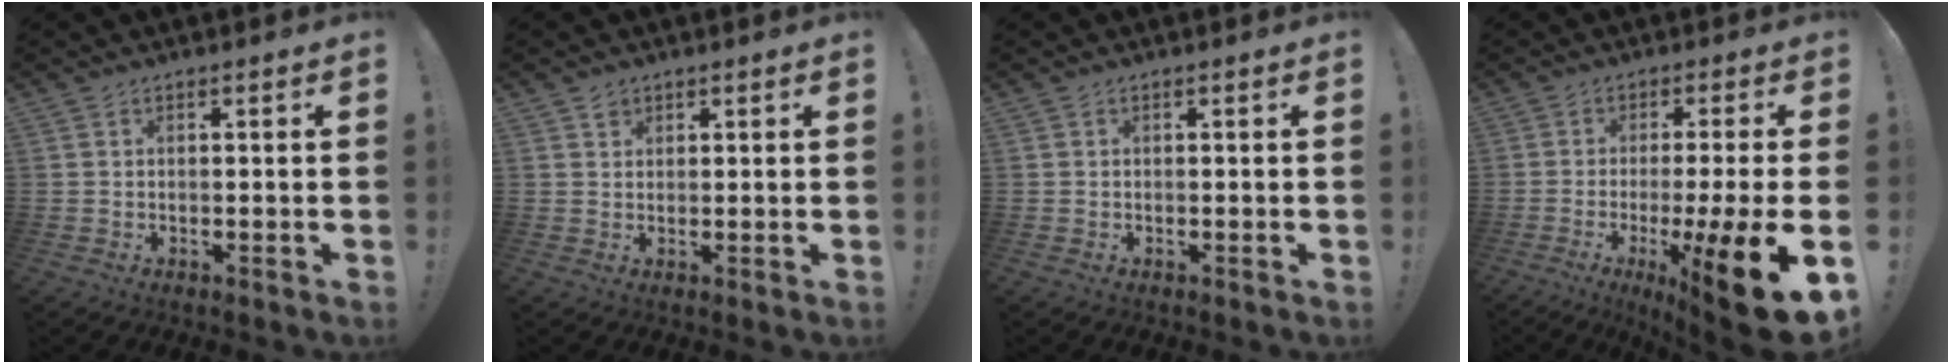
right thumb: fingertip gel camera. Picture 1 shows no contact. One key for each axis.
{"total": 1.6, "fx": 1.2, "fy": 1.1, "fz": 0.1, "tx": 0.009, "ty": -0.008, "tz": 0.021}
{"total": 0.0}
{"total": 16.6, "fx": -6.3, "fy": 1.3, "fz": 15.3, "tx": -0.224, "ty": 0.020, "tz": -0.095}